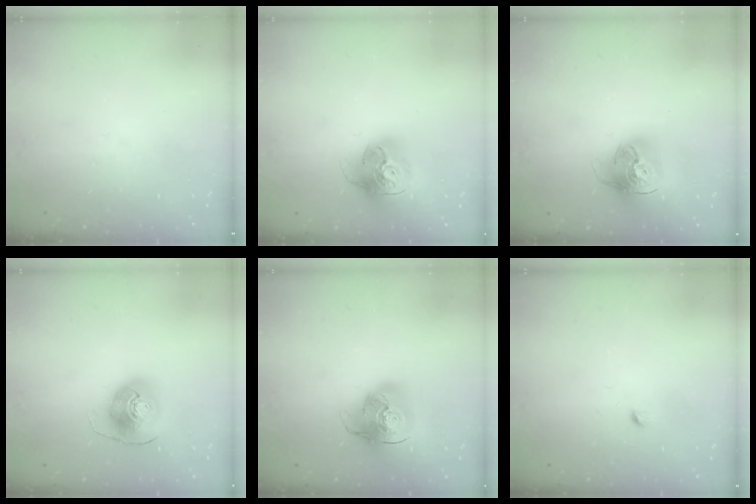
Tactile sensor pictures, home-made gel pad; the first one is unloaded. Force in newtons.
{"total": 17.5, "press": 17.3, "slide": 2.0}
{"total": 16.3, "press": 16.2, "slide": 1.6}
{"total": 10.2, "press": 10.1, "slide": 1.1}
{"total": 15.6, "press": 15.4, "slide": 2.2}
{"total": 2.9, "press": 2.9, "slide": 0.4}